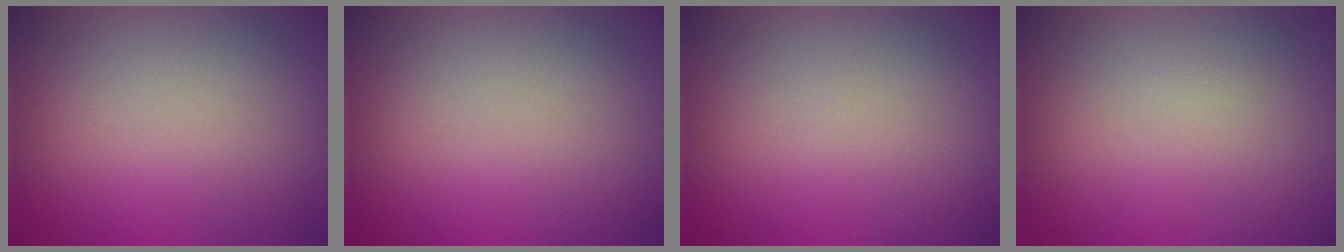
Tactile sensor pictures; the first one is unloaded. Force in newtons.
{"total": 0.0}
{"total": 0.0}
{"total": 0.0}